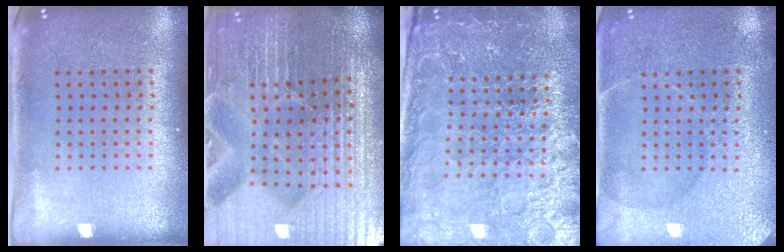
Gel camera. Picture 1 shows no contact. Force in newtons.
{"total": 5.8, "press": 5.3, "slide": 2.3}
{"total": 4.9, "press": 4.5, "slide": 1.8}
{"total": 4.3, "press": 4.3, "slide": 0.6}